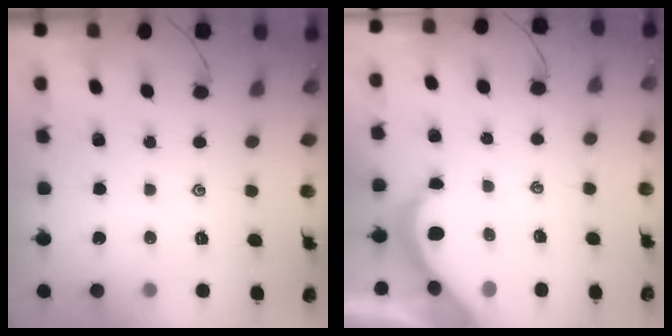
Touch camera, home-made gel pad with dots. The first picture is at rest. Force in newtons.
{"total": 4.4, "press": 4.4, "slide": 0.3}